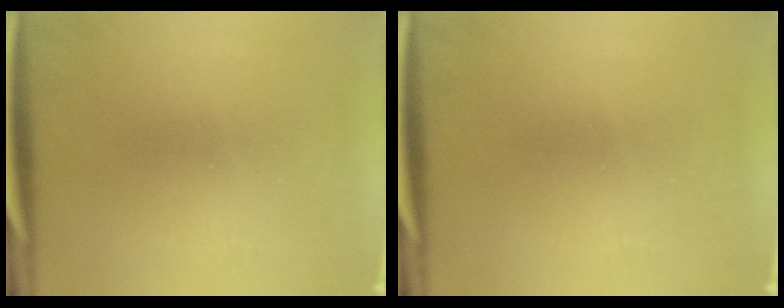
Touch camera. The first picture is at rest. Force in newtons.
{"total": 0.0}